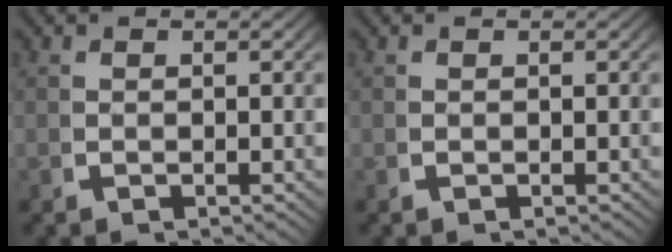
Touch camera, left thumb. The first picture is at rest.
{"total": 0.0}